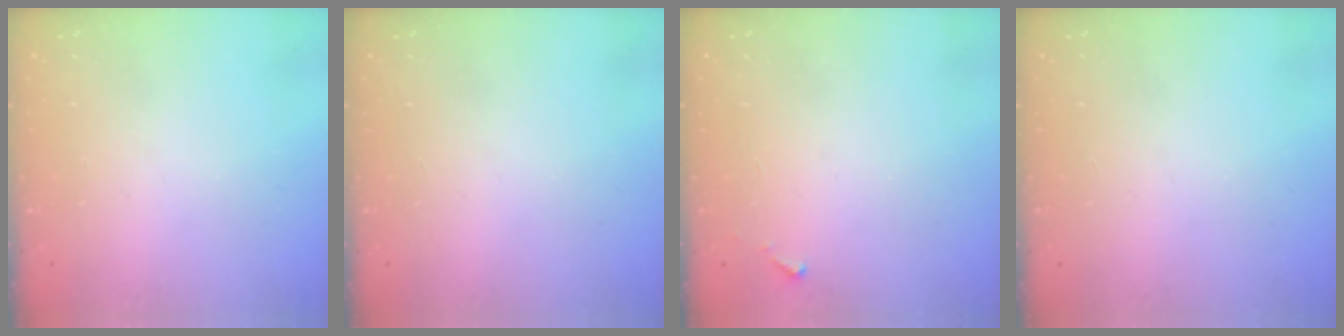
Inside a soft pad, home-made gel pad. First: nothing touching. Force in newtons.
{"total": 0.0}
{"total": 2.8, "press": 2.8, "slide": 0.1}
{"total": 0.0}